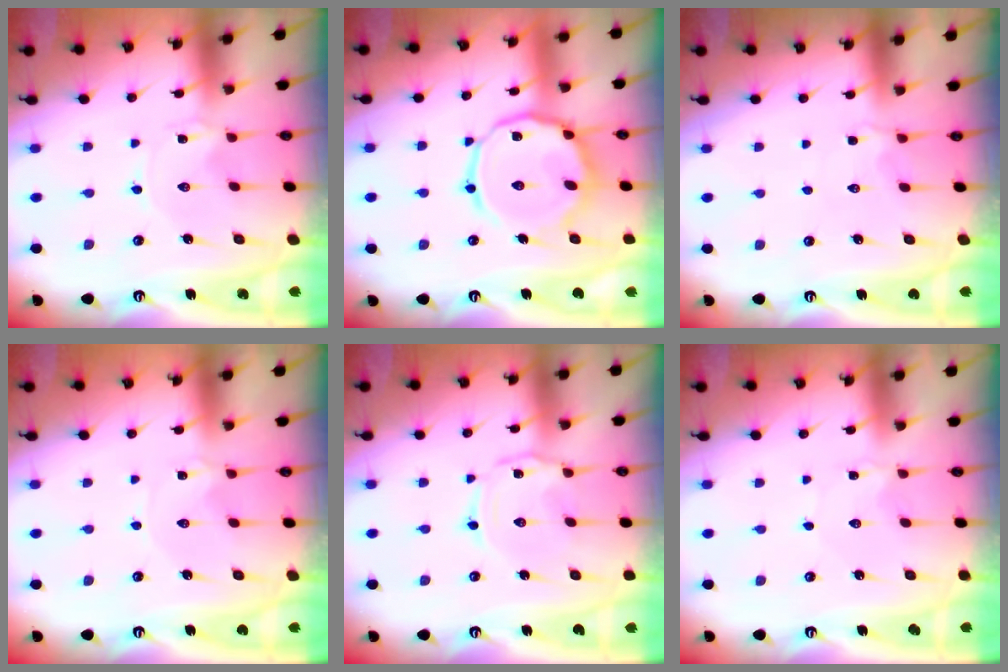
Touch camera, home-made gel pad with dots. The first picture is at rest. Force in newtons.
{"total": 15.8, "press": 15.7, "slide": 1.2}
{"total": 2.1, "press": 1.9, "slide": 0.9}
{"total": 0.0}
{"total": 2.0, "press": 2.0, "slide": 0.3}
{"total": 0.9, "press": 0.9, "slide": 0.1}